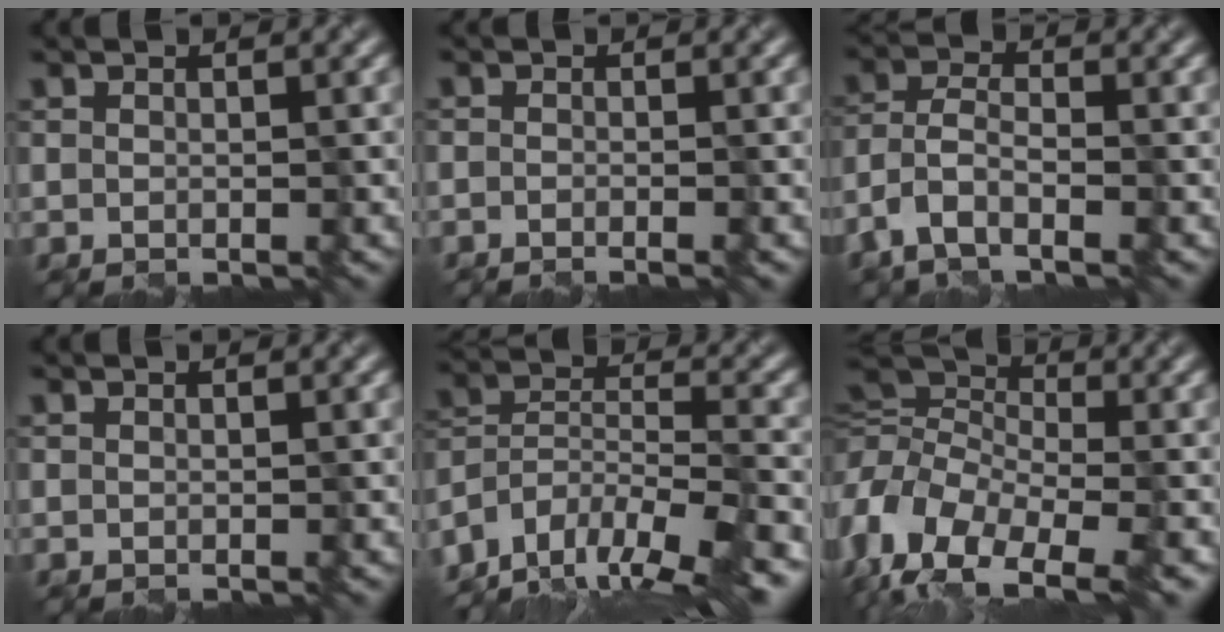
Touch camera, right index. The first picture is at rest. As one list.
[{"total": 1.5, "force": [-0.8, 0.7, 1.1], "torque": [0.001, -0.004, -0.015]}, {"total": 4.4, "force": [-3.0, 1.7, 2.6], "torque": [-0.063, -0.003, -0.066]}, {"total": 0.0}, {"total": 14.6, "force": [-12.4, 5.2, 5.9], "torque": [-0.117, 0.002, -0.168]}, {"total": 13.5, "force": [-4.2, 8.9, 9.3], "torque": [-0.201, -0.011, -0.050]}]